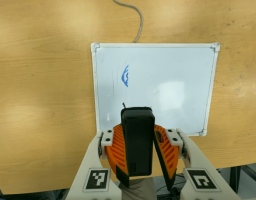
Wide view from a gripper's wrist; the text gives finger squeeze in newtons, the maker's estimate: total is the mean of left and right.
{"total": 8.4, "left": 8.9, "right": 7.9}